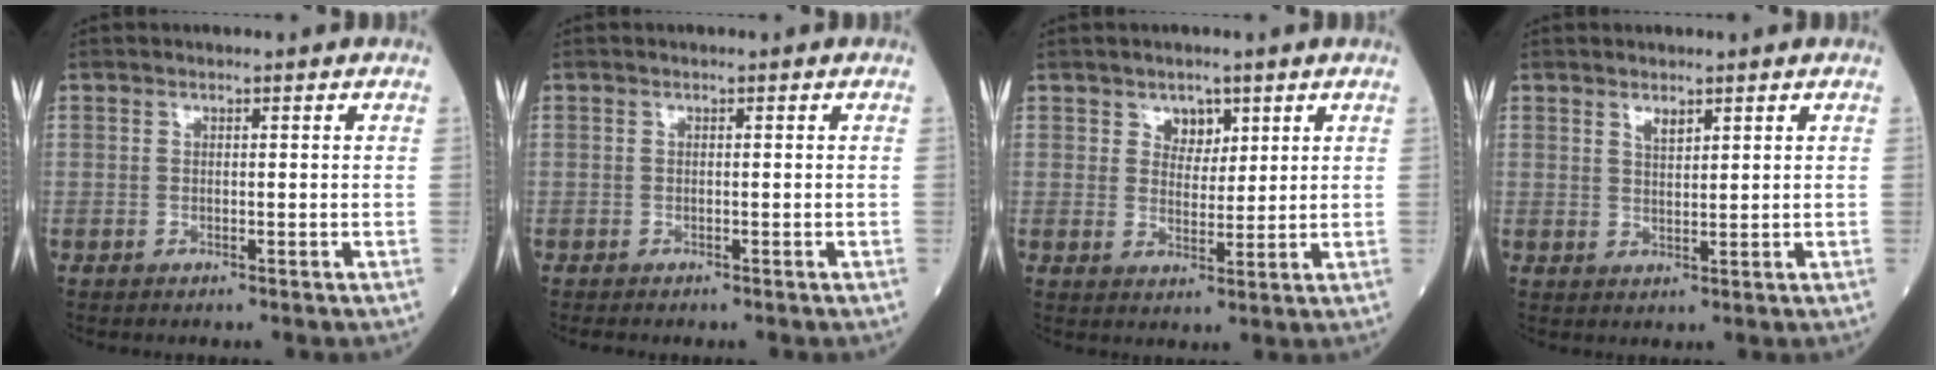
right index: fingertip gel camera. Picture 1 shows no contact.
{"total": 0.9, "force": [-0.8, 0.2, 0.3], "torque": [-0.008, -0.001, -0.011]}
{"total": 3.3, "force": [2.0, 2.2, 1.4], "torque": [-0.020, -0.001, 0.035]}
{"total": 1.9, "force": [1.4, 0.5, 1.2], "torque": [-0.028, -0.005, 0.030]}